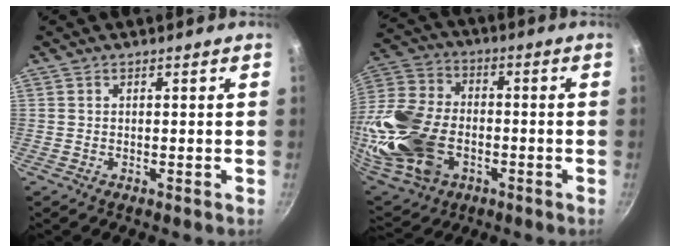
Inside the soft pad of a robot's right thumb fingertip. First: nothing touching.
{"total": 24.3, "force": [-5.1, 16.7, 16.9], "torque": [-0.368, 0.018, -0.088]}